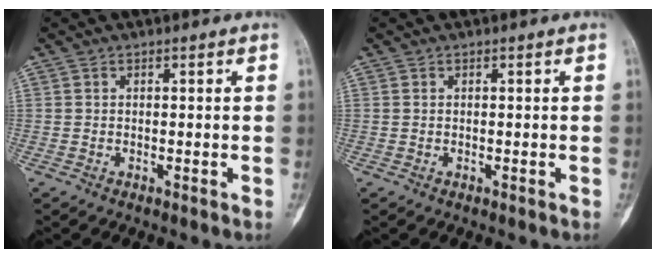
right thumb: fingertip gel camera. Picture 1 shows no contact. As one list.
[{"total": 0.0}]